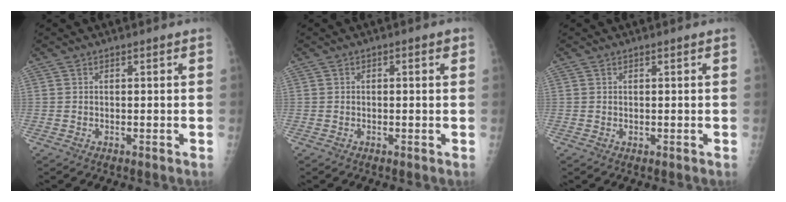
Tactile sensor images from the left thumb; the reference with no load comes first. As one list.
[{"total": 1.5, "force": [0.4, 0.6, 1.3], "torque": [-0.013, 0.005, 0.002]}, {"total": 0.6, "force": [0.3, 0.3, 0.3], "torque": [-0.002, -0.002, 0.006]}]